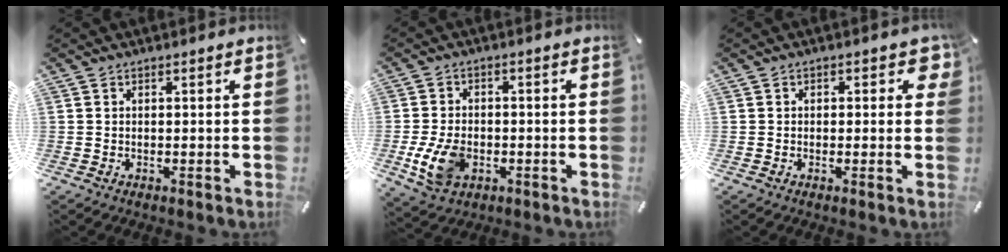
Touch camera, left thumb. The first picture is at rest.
{"total": 9.4, "force": [-2.7, 6.4, 6.3], "torque": [-0.134, 0.001, -0.047]}
{"total": 2.6, "force": [0.3, 1.7, 1.8], "torque": [-0.012, -0.001, 0.000]}